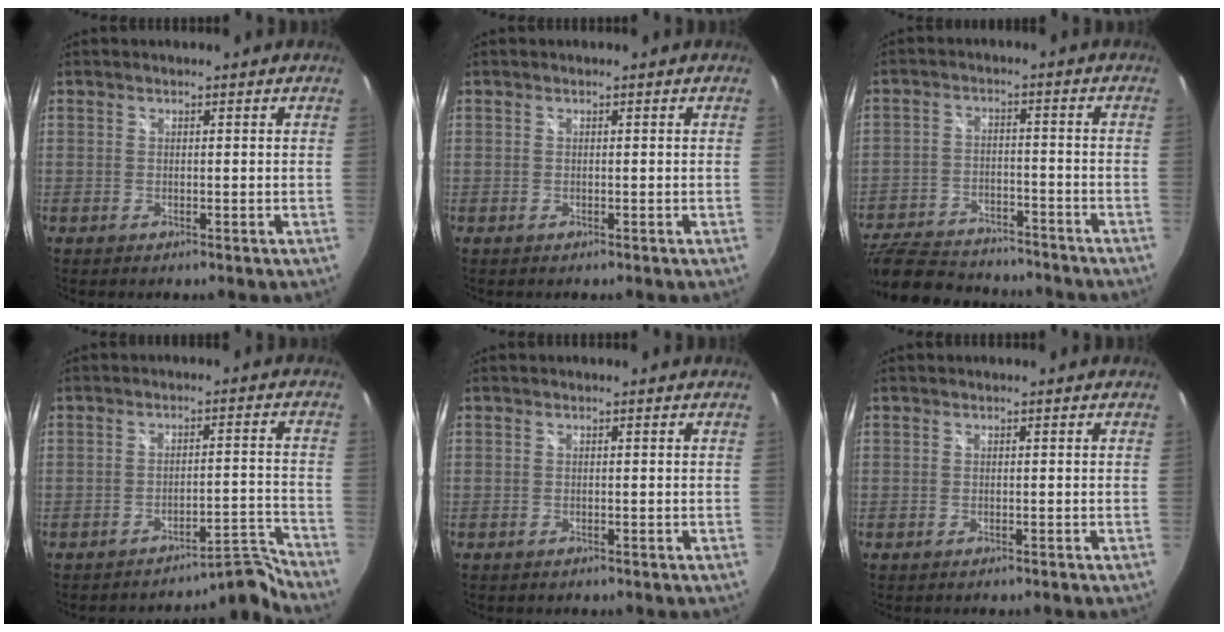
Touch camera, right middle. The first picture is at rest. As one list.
[{"total": 0.0}, {"total": 20.6, "force": [-16.9, 8.1, 8.6], "torque": [-0.202, -0.003, -0.252]}, {"total": 6.9, "force": [-6.9, -0.2, -0.4], "torque": [0.013, 0.042, -0.096]}, {"total": 0.7, "force": [-0.6, 0.3, 0.1], "torque": [-0.005, 0.001, -0.007]}, {"total": 0.7, "force": [-0.7, 0.2, 0.1], "torque": [-0.004, -0.002, -0.009]}]